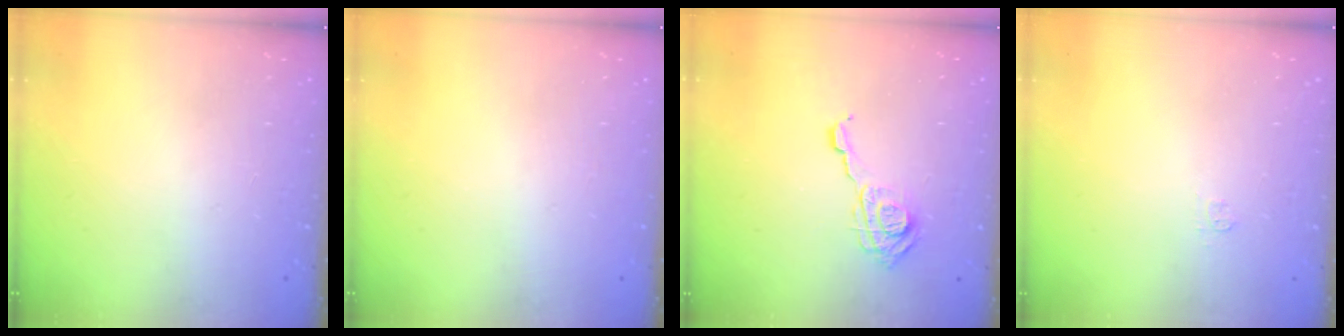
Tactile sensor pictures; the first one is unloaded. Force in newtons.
{"total": 0.0}
{"total": 10.4, "press": 10.4, "slide": 0.4}
{"total": 3.1, "press": 3.0, "slide": 0.4}